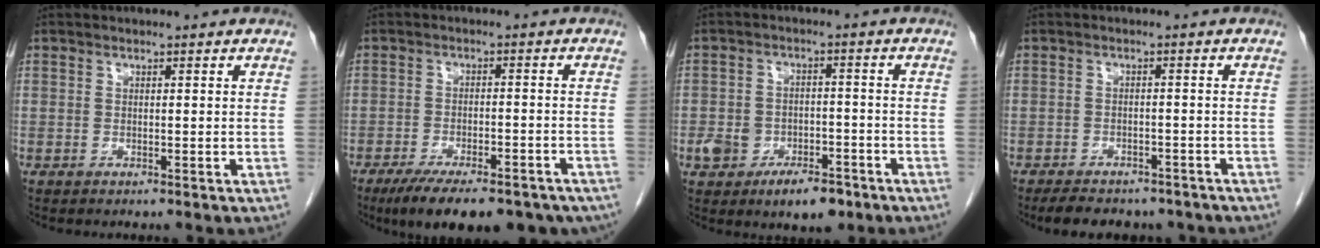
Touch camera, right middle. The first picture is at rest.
{"total": 17.6, "force": [-13.4, 5.8, 9.7], "torque": [-0.129, -0.004, -0.181]}
{"total": 8.5, "force": [-4.9, 4.5, 5.4], "torque": [-0.083, 0.009, -0.069]}
{"total": 10.1, "force": [-8.5, 4.1, 3.8], "torque": [-0.058, 0.003, -0.104]}